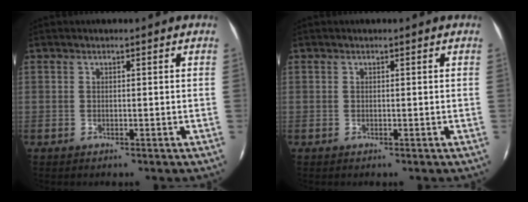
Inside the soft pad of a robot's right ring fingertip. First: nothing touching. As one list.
[{"total": 0.0}]